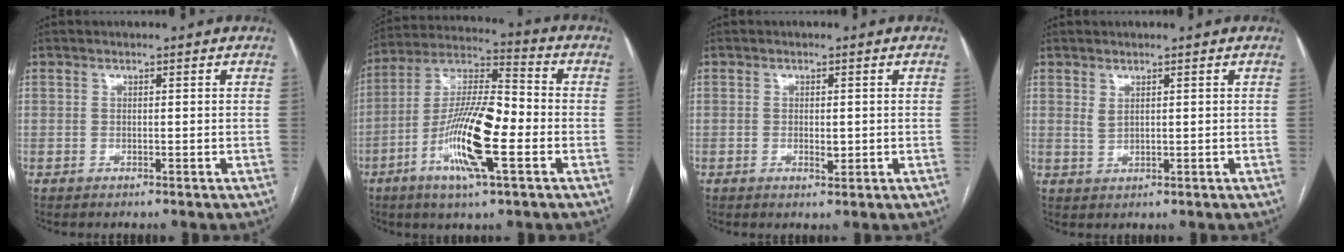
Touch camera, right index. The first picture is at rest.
{"total": 15.5, "force": [-4.8, 2.6, 14.5], "torque": [-0.280, -0.001, -0.090]}
{"total": 1.8, "force": [-0.3, 0.8, 1.6], "torque": [-0.025, -0.002, -0.001]}
{"total": 1.5, "force": [0.9, 0.6, 1.1], "torque": [-0.023, -0.003, 0.024]}